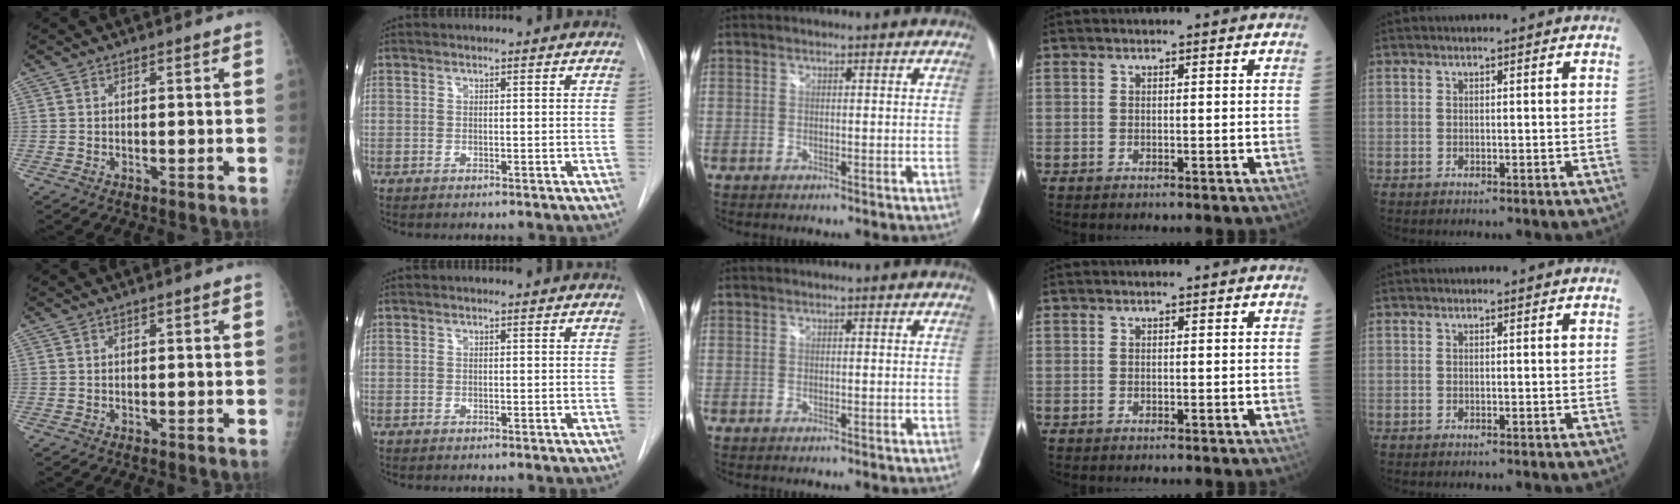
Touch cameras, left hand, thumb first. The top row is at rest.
{}